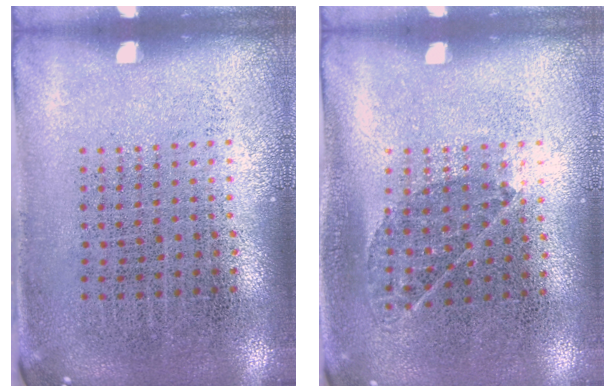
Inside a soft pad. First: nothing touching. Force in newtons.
{"total": 0.8, "press": 0.7, "slide": 0.4}